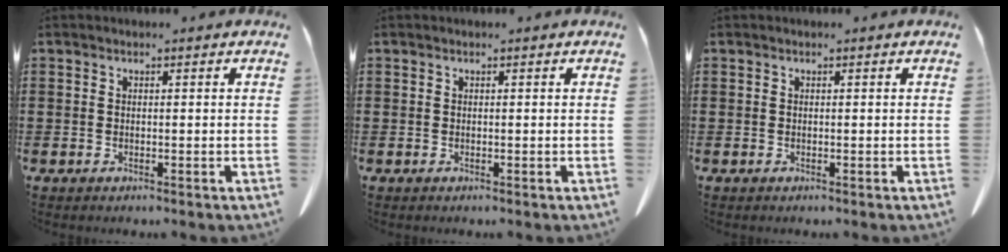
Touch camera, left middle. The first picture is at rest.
{"total": 0.0}
{"total": 0.0}